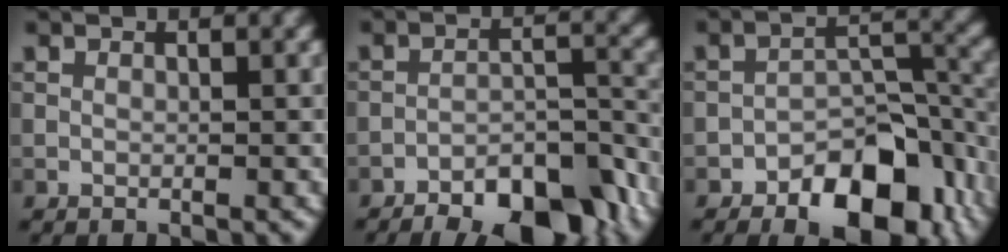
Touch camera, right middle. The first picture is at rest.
{"total": 10.0, "force": [-7.7, 3.4, 5.4], "torque": [-0.064, 0.001, -0.110]}
{"total": 9.8, "force": [-5.7, 4.9, 6.2], "torque": [-0.077, -0.003, -0.091]}